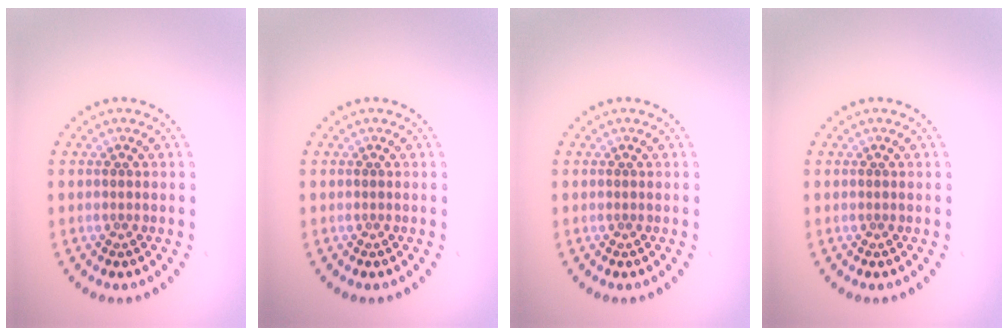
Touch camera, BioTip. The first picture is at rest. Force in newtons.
{"total": 0.0}
{"total": 0.0}
{"total": 0.0}